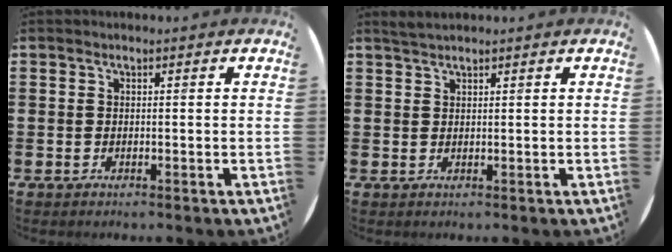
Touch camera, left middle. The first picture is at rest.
{"total": 1.4, "force": [1.3, 0.1, 0.4], "torque": [-0.010, 0.001, 0.025]}